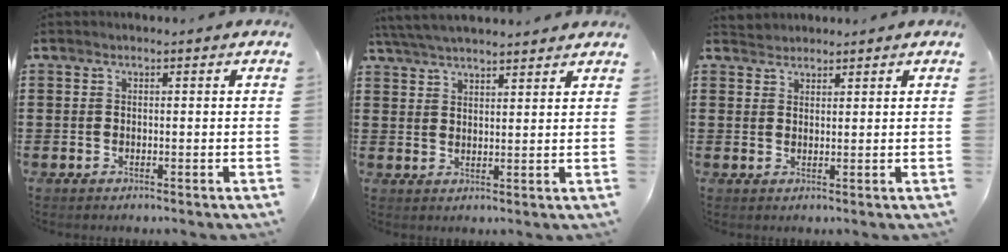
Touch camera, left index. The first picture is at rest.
{"total": 4.5, "force": [4.3, 0.1, 1.1], "torque": [-0.036, -0.010, 0.080]}
{"total": 1.6, "force": [1.5, 0.4, -0.5], "torque": [0.004, 0.004, 0.031]}